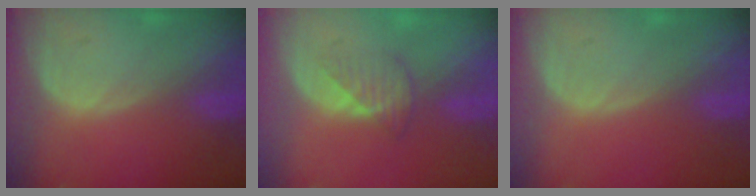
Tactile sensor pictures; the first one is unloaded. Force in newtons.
{"total": 3.2, "press": 3.0, "slide": 1.0}
{"total": 0.0}